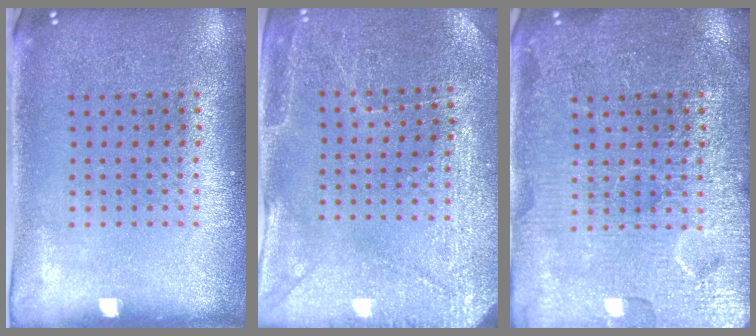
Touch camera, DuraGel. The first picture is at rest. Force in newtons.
{"total": 2.9, "press": 2.9, "slide": 0.2}
{"total": 4.0, "press": 4.0, "slide": 0.4}